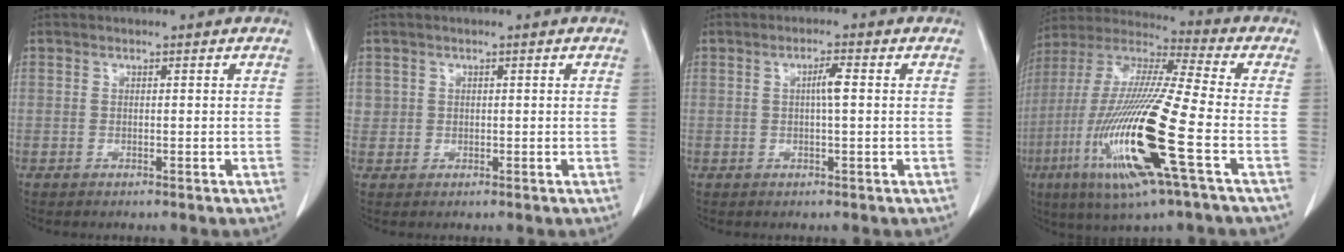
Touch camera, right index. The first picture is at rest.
{"total": 1.6, "force": [0.5, 1.5, 0.1], "torque": [0.012, 0.005, 0.005]}
{"total": 2.5, "force": [0.2, 0.1, 2.5], "torque": [-0.045, 0.002, 0.003]}
{"total": 21.5, "force": [-6.8, 1.1, 20.3], "torque": [-0.445, -0.034, -0.136]}